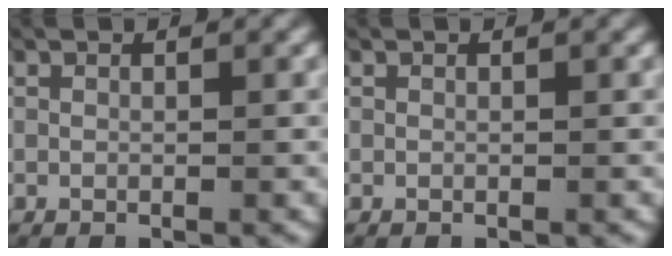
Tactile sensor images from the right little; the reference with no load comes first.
{"total": 0.0}